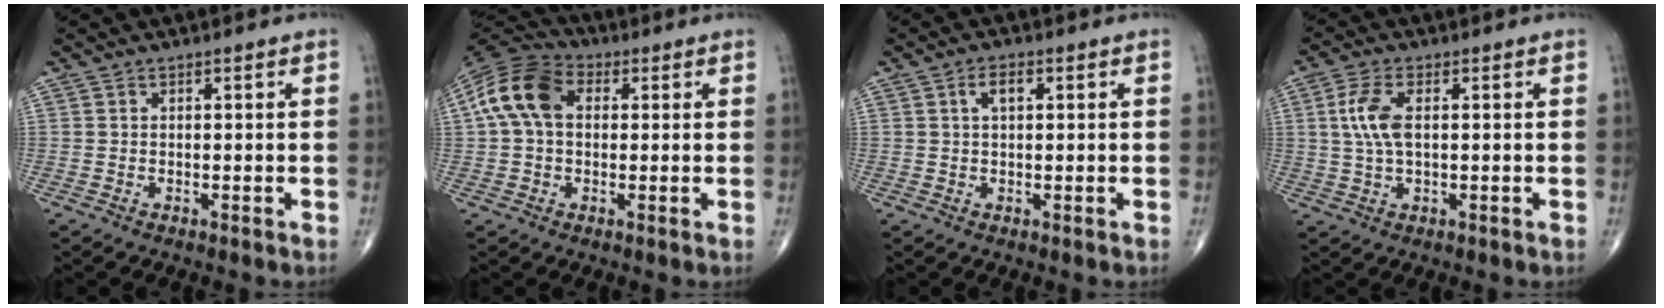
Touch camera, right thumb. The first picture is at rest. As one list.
[{"total": 12.0, "force": [1.9, 8.2, 8.5], "torque": [-0.165, 0.032, 0.024]}, {"total": 2.9, "force": [0.9, 1.4, 2.4], "torque": [-0.040, 0.006, 0.015]}, {"total": 6.4, "force": [1.0, 2.9, 5.5], "torque": [-0.131, 0.007, 0.019]}]